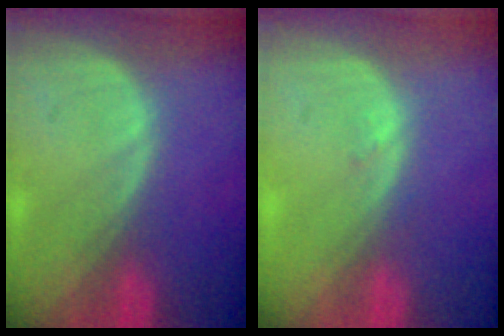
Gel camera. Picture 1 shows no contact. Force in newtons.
{"total": 0.7, "press": 0.6, "slide": 0.3}